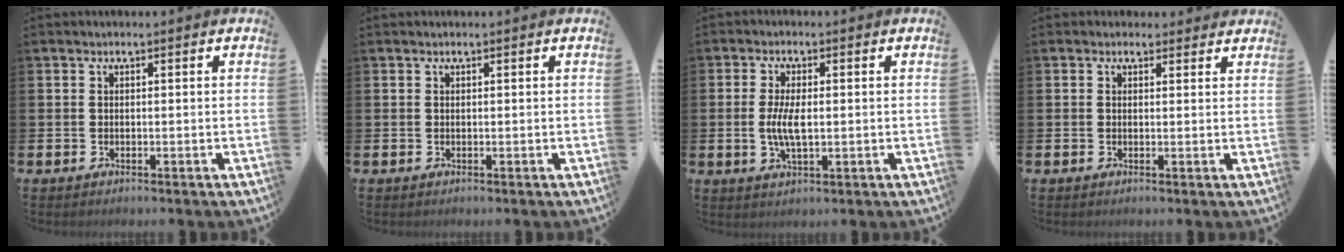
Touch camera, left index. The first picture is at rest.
{"total": 0.0}
{"total": 4.5, "force": [0.0, 1.7, 4.2], "torque": [-0.079, -0.001, -0.005]}
{"total": 1.0, "force": [0.8, 0.6, 0.0], "torque": [0.010, 0.001, 0.012]}